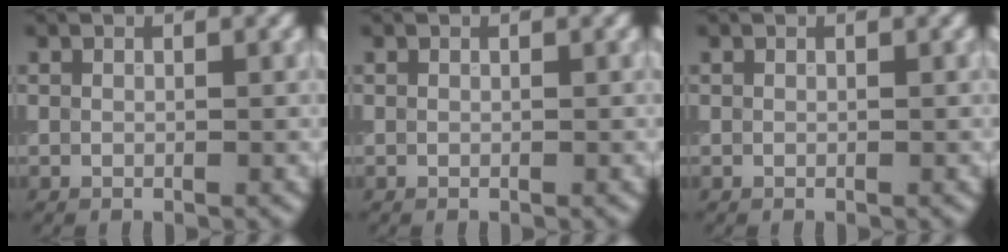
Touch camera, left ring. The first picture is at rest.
{"total": 0.0}
{"total": 0.0}